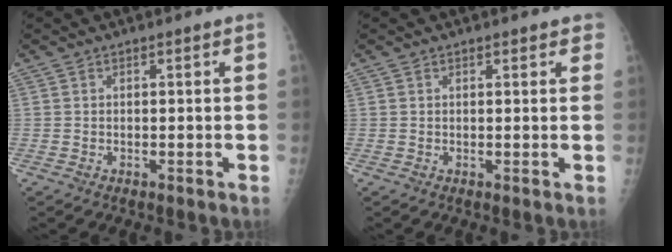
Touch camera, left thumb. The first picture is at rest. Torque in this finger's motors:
{"motor_torque": [-0.10, -0.03, 0.09, 0.13, 0.01]}